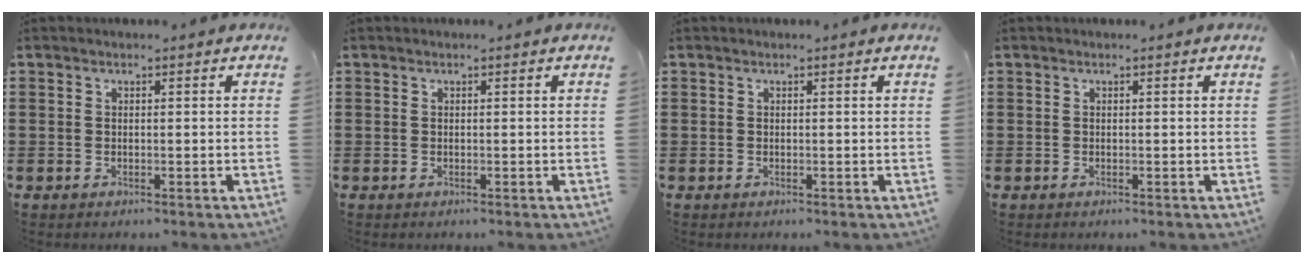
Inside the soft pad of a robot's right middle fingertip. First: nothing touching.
{"total": 0.0}
{"total": 0.0}
{"total": 0.0}